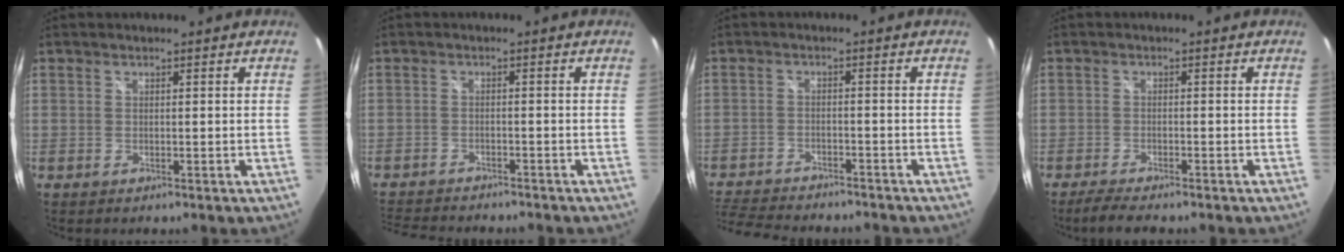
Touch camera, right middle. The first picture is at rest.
{"total": 9.1, "force": [-8.4, 2.3, 2.8], "torque": [-0.079, -0.010, -0.133]}
{"total": 14.0, "force": [-12.3, 4.0, 5.5], "torque": [-0.137, -0.017, -0.191]}
{"total": 4.3, "force": [-3.8, 0.7, 2.0], "torque": [-0.055, -0.011, -0.066]}